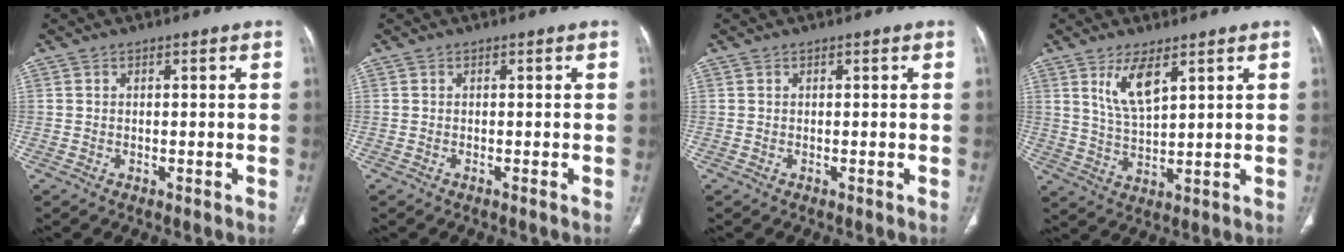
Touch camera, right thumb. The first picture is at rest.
{"total": 0.0}
{"total": 0.0}
{"total": 7.1, "force": [3.7, 2.3, 5.6], "torque": [-0.107, -0.026, 0.082]}